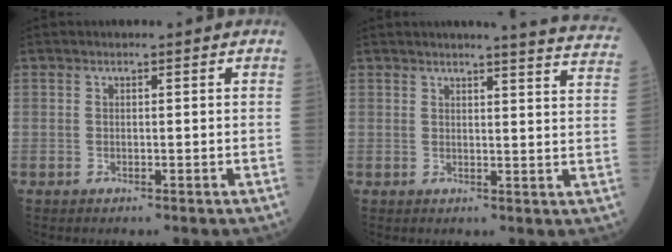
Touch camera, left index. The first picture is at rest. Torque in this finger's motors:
{"motor_torque": [0.42, -0.68, -0.02, 0.03]}